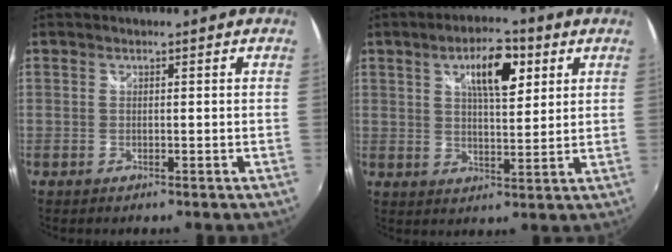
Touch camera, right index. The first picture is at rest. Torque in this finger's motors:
{"motor_torque": [0.75, 0.12, 0.21, 0.06]}